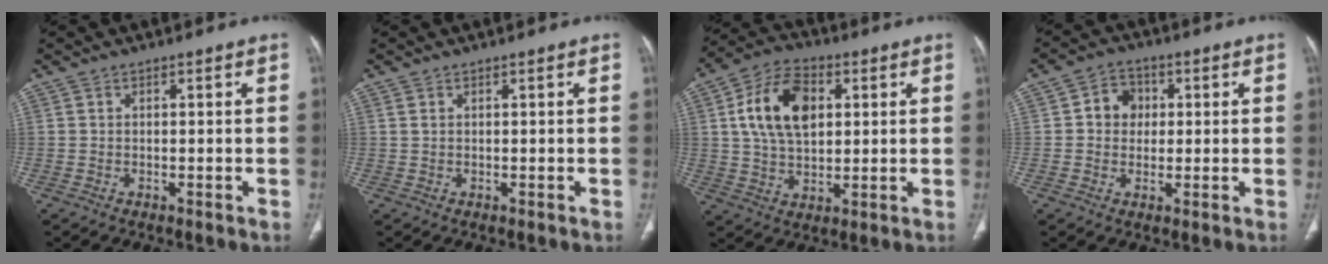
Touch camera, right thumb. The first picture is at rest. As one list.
[{"total": 0.6, "force": [0.3, 0.3, 0.4], "torque": [-0.009, 0.007, 0.009]}, {"total": 14.0, "force": [3.3, 8.7, 10.4], "torque": [-0.173, 0.005, 0.057]}, {"total": 5.7, "force": [0.8, 5.0, 2.7], "torque": [-0.014, 0.008, 0.006]}]